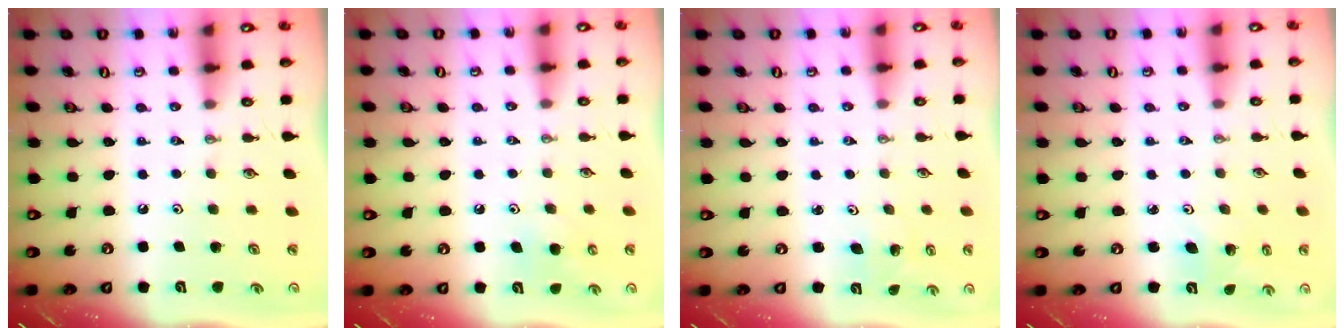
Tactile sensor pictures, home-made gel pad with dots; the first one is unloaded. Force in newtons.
{"total": 5.9, "press": 5.8, "slide": 0.6}
{"total": 1.9, "press": 1.9, "slide": 0.2}
{"total": 3.3, "press": 2.3, "slide": 2.4}